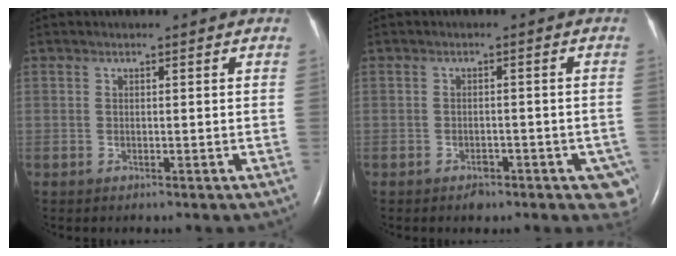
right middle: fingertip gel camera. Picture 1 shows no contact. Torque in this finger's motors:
{"motor_torque": [0.04, -0.07, 0.05, 0.01]}